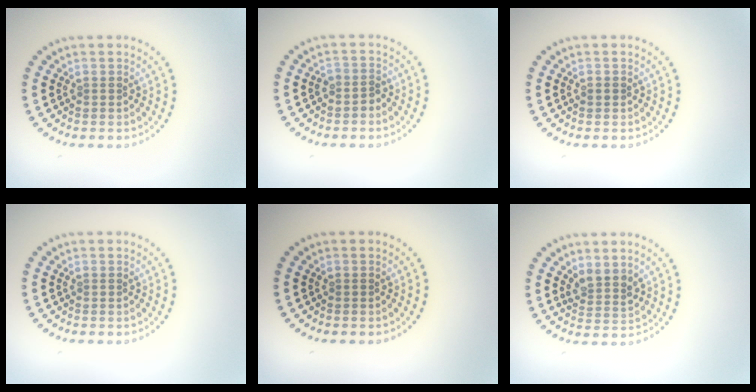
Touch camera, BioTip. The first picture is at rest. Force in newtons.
{"total": 1.3, "press": 1.0, "slide": 0.9}
{"total": 0.7, "press": 0.7, "slide": 0.2}
{"total": 0.0}
{"total": 0.0}
{"total": 2.3, "press": 1.8, "slide": 1.3}